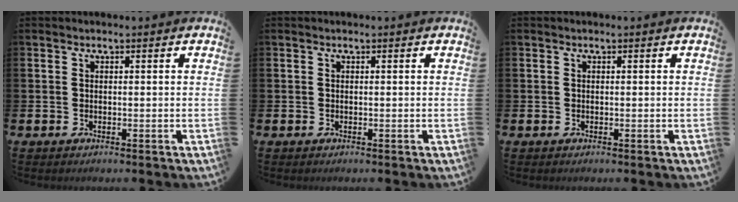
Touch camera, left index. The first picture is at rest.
{"total": 0.0}
{"total": 0.0}